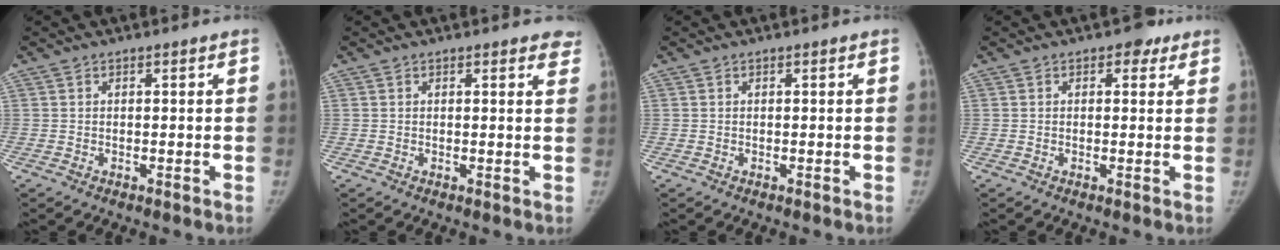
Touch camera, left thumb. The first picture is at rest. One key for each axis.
{"total": 2.9, "fx": 2.4, "fy": 1.1, "fz": 1.2, "tx": 0.010, "ty": -0.008, "tz": 0.013}
{"total": 0.0}
{"total": 2.8, "fx": 1.5, "fy": 1.9, "fz": 1.4, "tx": 0.003, "ty": -0.003, "tz": 0.014}